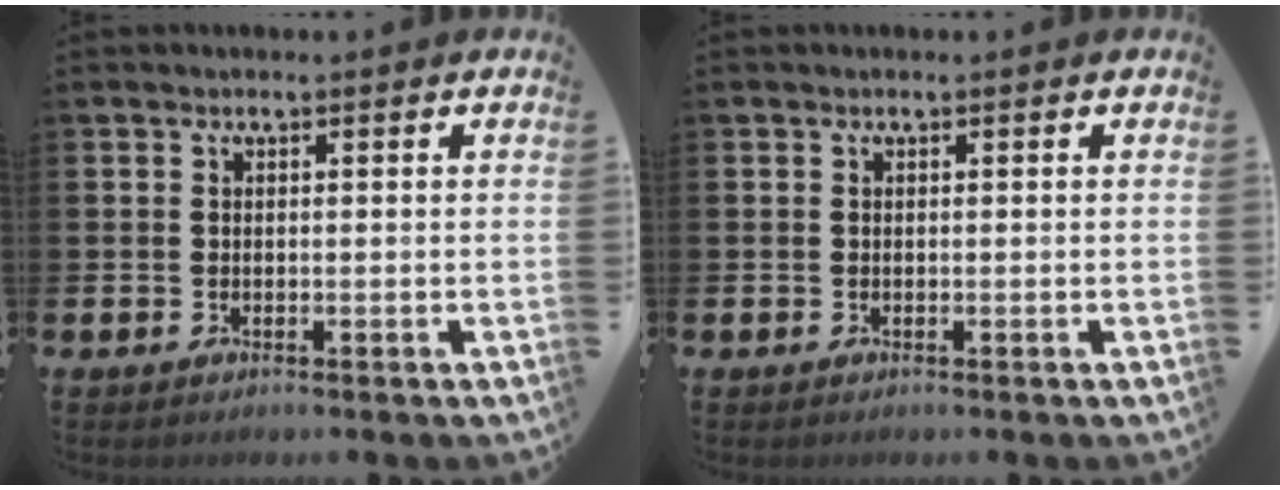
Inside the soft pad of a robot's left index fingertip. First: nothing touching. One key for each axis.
{"total": 0.0}